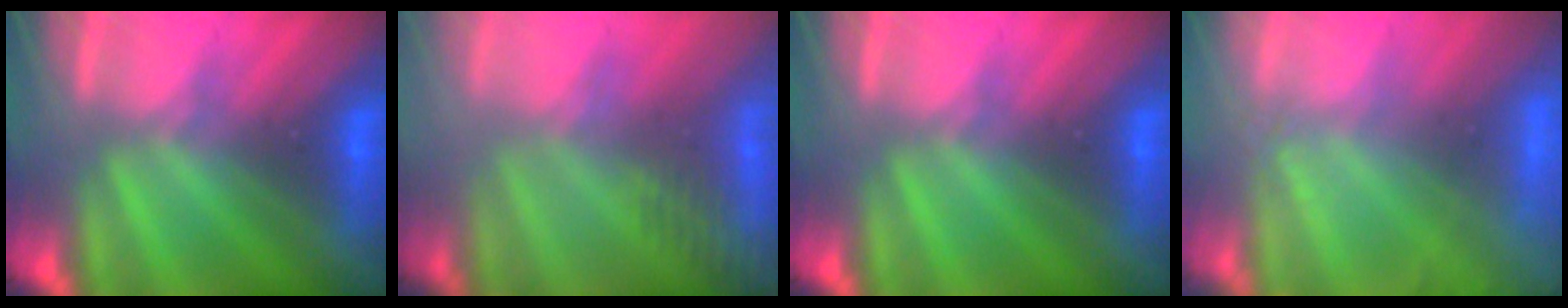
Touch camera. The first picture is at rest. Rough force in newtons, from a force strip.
{"total": 3.3}
{"total": 0.0}
{"total": 2.4}